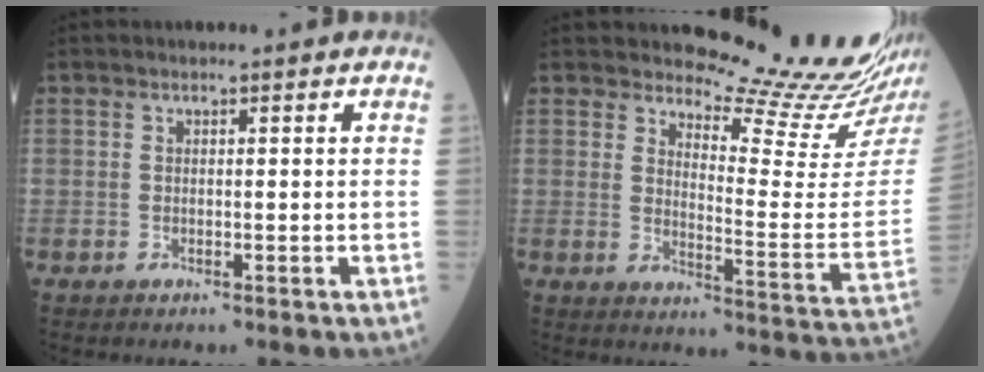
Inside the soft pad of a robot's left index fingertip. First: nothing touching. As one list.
[{"total": 14.7, "force": [14.3, -1.2, 3.3], "torque": [-0.050, -0.118, 0.170]}]